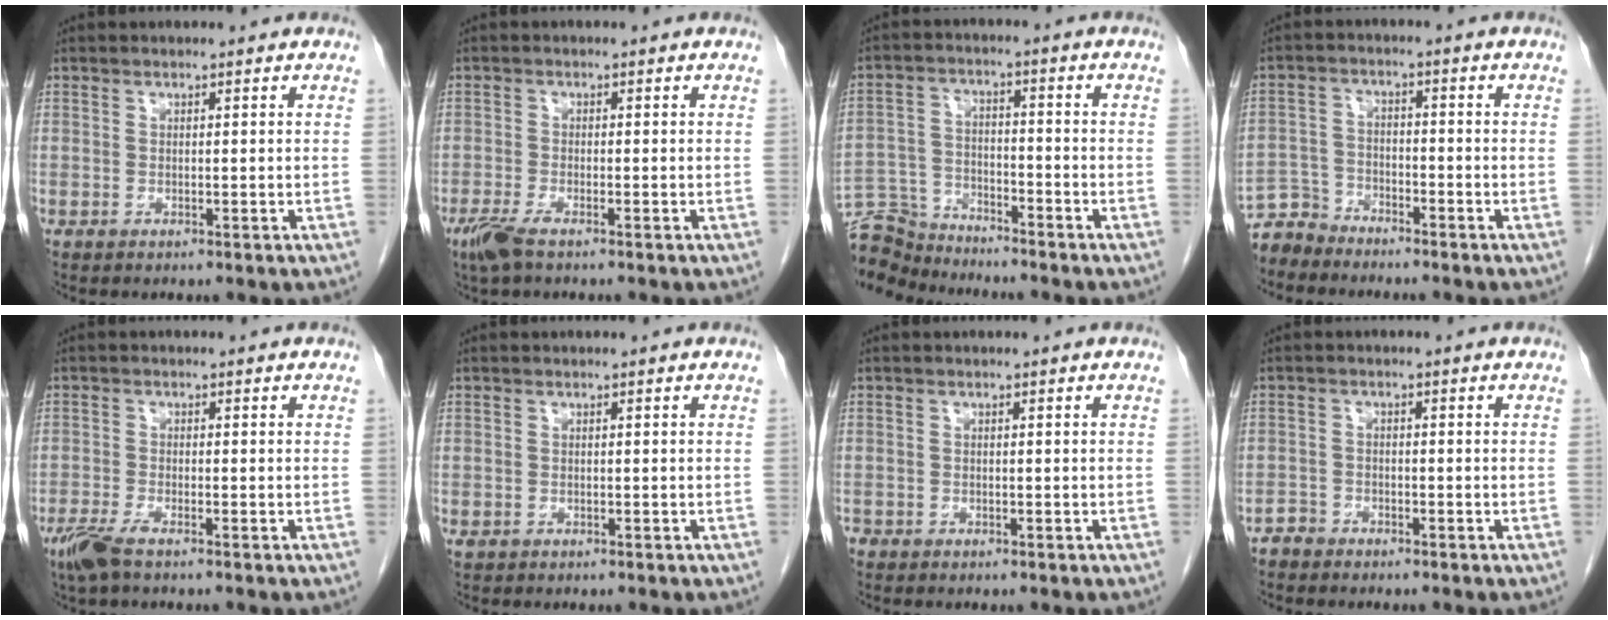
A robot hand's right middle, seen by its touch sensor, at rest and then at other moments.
{"total": 3.5, "force": [-2.4, 0.6, 2.4], "torque": [-0.055, -0.008, -0.047]}
{"total": 9.6, "force": [-9.5, 1.5, 0.8], "torque": [-0.021, 0.001, -0.179]}
{"total": 4.4, "force": [-4.2, 1.2, -0.7], "torque": [0.013, -0.004, -0.085]}
{"total": 3.9, "force": [-2.8, 0.6, 2.7], "torque": [-0.061, -0.010, -0.055]}
{"total": 0.6, "force": [-0.3, 0.5, 0.1], "torque": [-0.006, 0.002, -0.001]}
{"total": 1.0, "force": [-0.7, 0.7, 0.2], "torque": [-0.009, 0.001, -0.013]}
{"total": 2.0, "force": [-1.8, 1.0, -0.3], "torque": [0.003, 0.004, -0.035]}